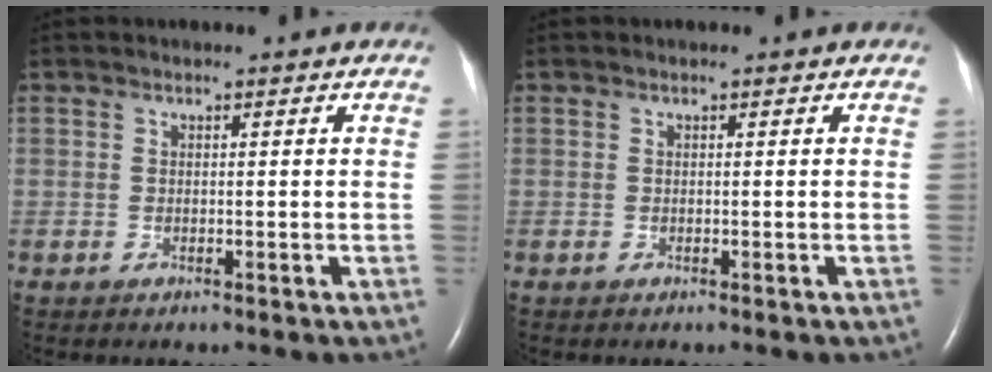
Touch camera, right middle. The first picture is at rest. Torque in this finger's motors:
{"motor_torque": [0.00, 0.00, 0.00, 0.00]}